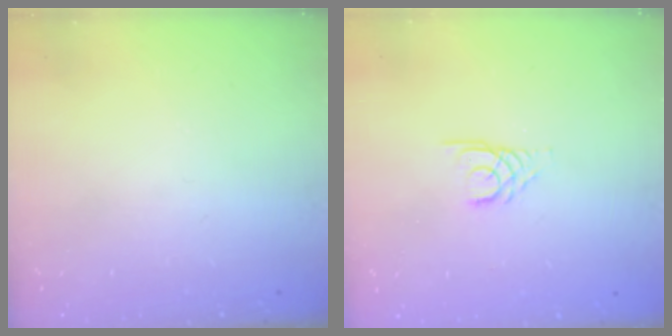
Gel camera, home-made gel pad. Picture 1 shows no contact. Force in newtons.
{"total": 3.0, "press": 2.9, "slide": 0.3}